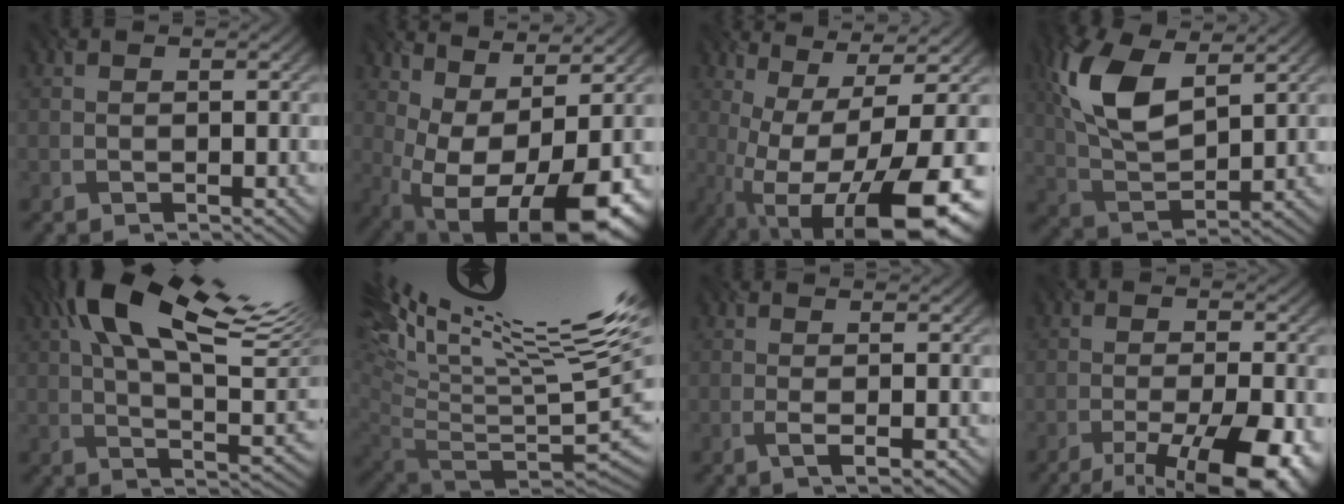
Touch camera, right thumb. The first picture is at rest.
{"total": 13.7, "force": [-1.5, 6.5, 11.9], "torque": [-0.184, -0.012, 0.017]}
{"total": 15.9, "force": [-5.3, 4.5, 14.3], "torque": [-0.241, -0.014, -0.070]}
{"total": 10.6, "force": [4.5, 5.2, 8.0], "torque": [-0.210, 0.016, 0.094]}
{"total": 18.0, "force": [7.7, 7.1, 14.6], "torque": [-0.265, 0.056, 0.118]}
{"total": 17.9, "force": [10.0, 4.8, 14.1], "torque": [-0.209, 0.051, 0.203]}
{"total": 2.5, "force": [-0.8, 0.4, 2.3], "torque": [-0.035, 0.012, -0.014]}
{"total": 11.9, "force": [-7.4, 3.5, 8.6], "torque": [-0.145, -0.013, -0.100]}